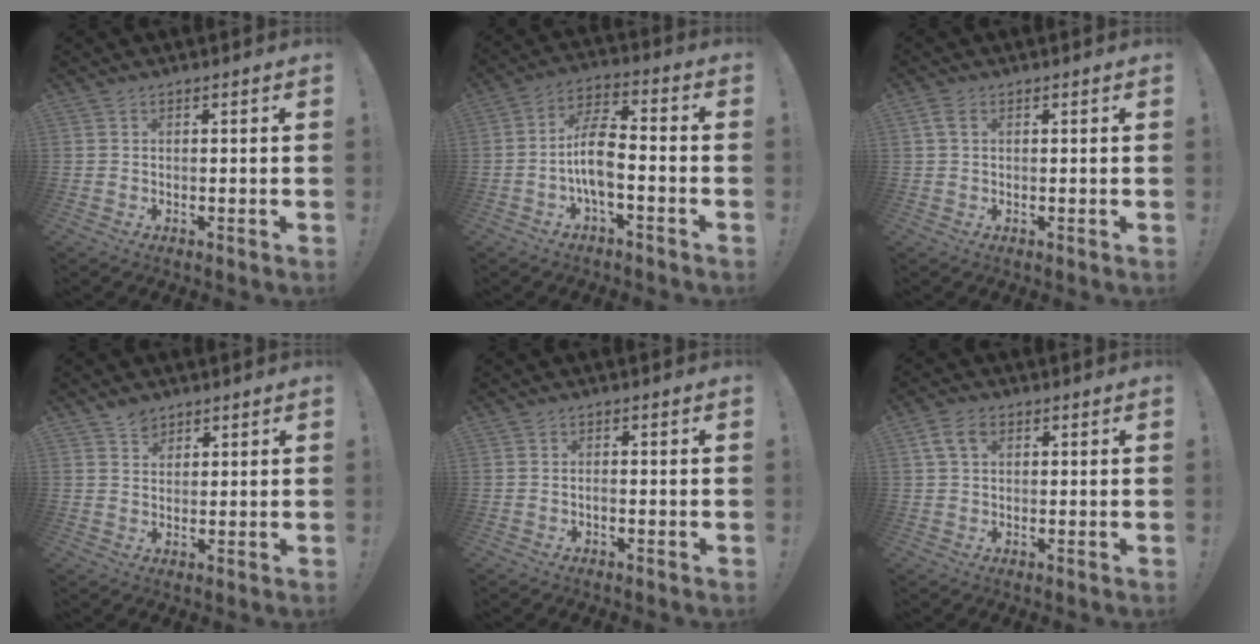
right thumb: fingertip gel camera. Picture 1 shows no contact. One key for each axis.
{"total": 11.2, "fx": -3.0, "fy": 5.1, "fz": 9.6, "tx": -0.190, "ty": 0.016, "tz": -0.058}
{"total": 2.4, "fx": 0.8, "fy": 1.4, "fz": 1.8, "tx": -0.029, "ty": 0.000, "tz": 0.014}
{"total": 3.7, "fx": 3.0, "fy": 2.2, "fz": 0.7, "tx": 0.002, "ty": -0.017, "tz": 0.052}
{"total": 0.7, "fx": -0.5, "fy": 0.1, "fz": 0.4, "tx": -0.007, "ty": 0.000, "tz": -0.010}
{"total": 5.8, "fx": 2.2, "fy": 3.8, "fz": 3.8, "tx": -0.070, "ty": 0.006, "tz": 0.045}